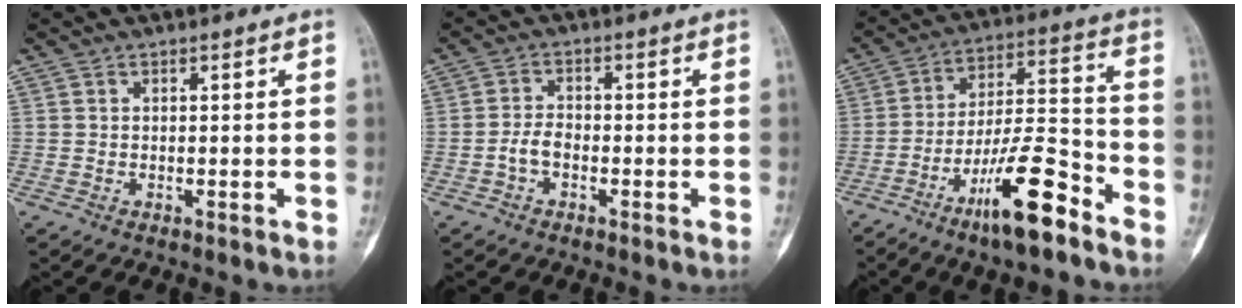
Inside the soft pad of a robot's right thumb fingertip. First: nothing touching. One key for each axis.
{"total": 3.0, "fx": -1.3, "fy": 1.8, "fz": 2.1, "tx": -0.039, "ty": 0.015, "tz": -0.029}
{"total": 15.2, "fx": -9.4, "fy": 3.7, "fz": 11.4, "tx": -0.201, "ty": 0.074, "tz": -0.162}